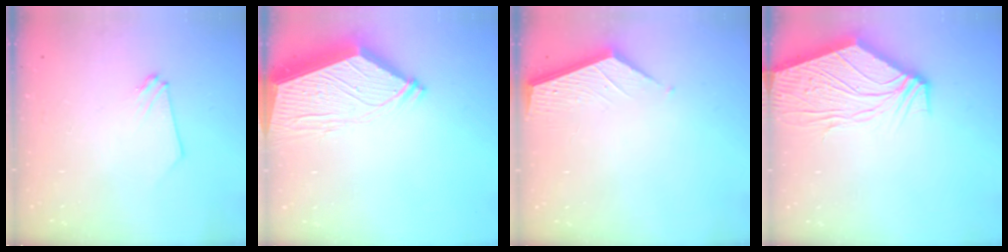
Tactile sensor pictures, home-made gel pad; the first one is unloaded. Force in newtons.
{"total": 14.3, "press": 14.2, "slide": 1.8}
{"total": 3.7, "press": 3.7, "slide": 0.4}
{"total": 14.3, "press": 14.2, "slide": 1.8}